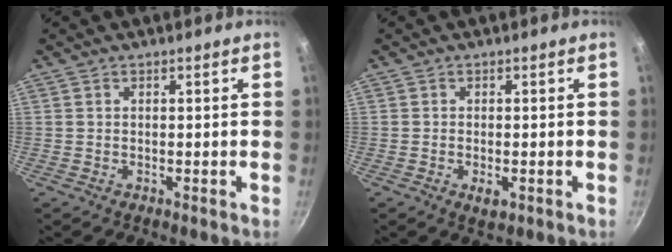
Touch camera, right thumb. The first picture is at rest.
{"total": 2.2, "force": [-0.7, 1.0, 1.9], "torque": [-0.033, -0.005, -0.010]}